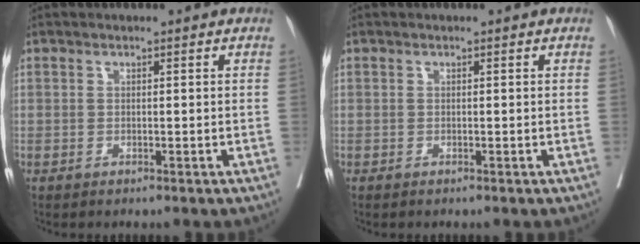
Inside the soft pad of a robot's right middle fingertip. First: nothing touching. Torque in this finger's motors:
{"motor_torque": [0.81, -1.33, 0.00, 0.00]}